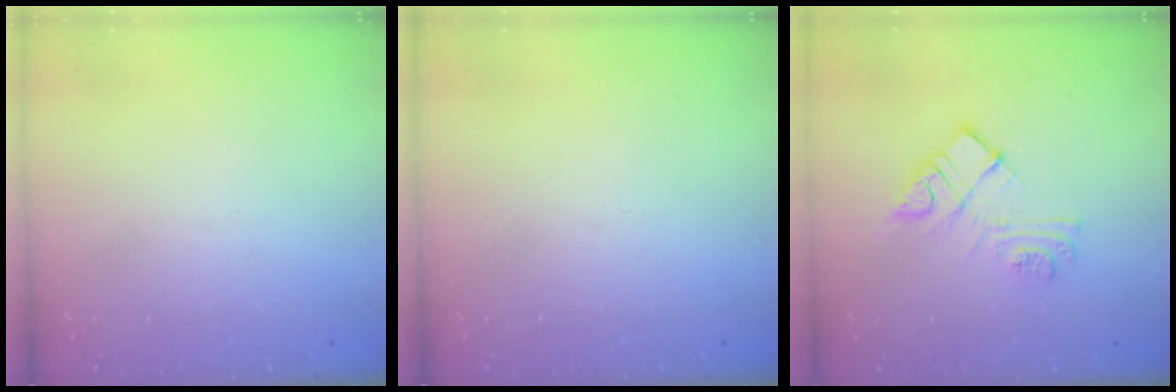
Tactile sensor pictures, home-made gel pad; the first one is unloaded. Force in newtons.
{"total": 0.0}
{"total": 11.1, "press": 11.1, "slide": 0.5}